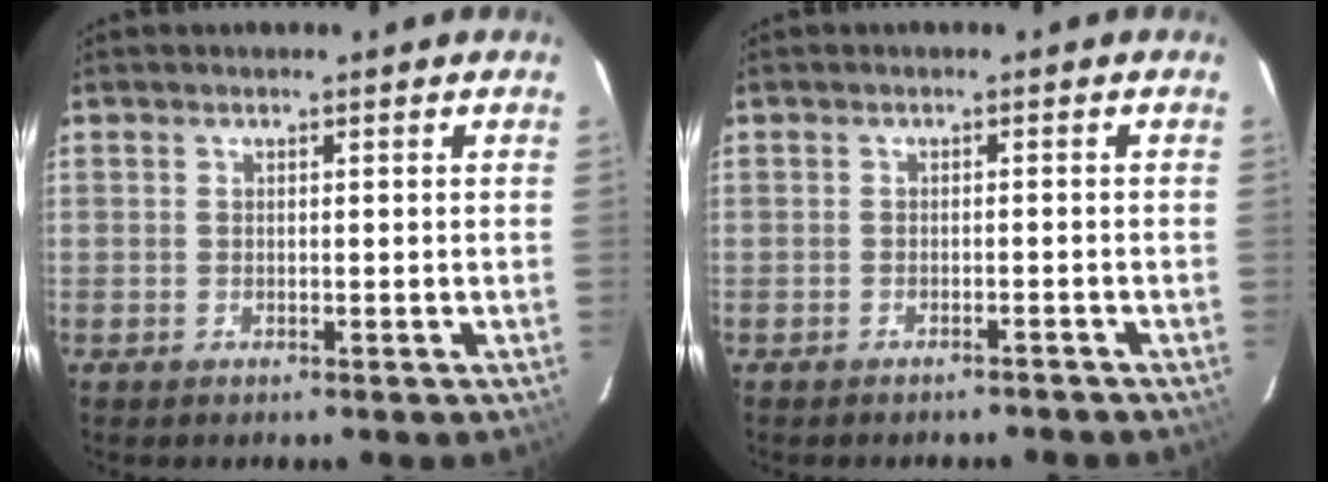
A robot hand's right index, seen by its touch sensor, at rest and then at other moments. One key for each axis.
{"total": 1.9, "fx": -1.8, "fy": 0.2, "fz": 0.4, "tx": -0.012, "ty": 0.004, "tz": -0.020}